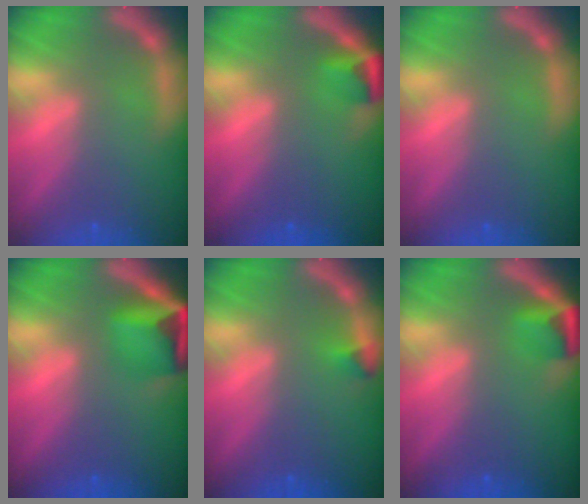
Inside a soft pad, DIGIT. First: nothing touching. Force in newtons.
{"total": 2.4}
{"total": 0.0}
{"total": 6.0}
{"total": 0.9}
{"total": 2.9}